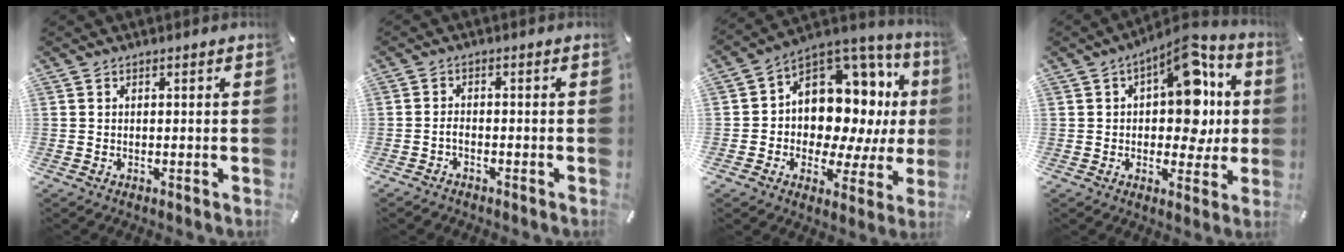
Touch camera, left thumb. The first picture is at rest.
{"total": 2.0, "force": [-1.3, 1.0, 1.1], "torque": [-0.022, 0.007, -0.025]}
{"total": 13.9, "force": [4.0, 10.6, 8.0], "torque": [-0.107, -0.058, 0.074]}
{"total": 14.7, "force": [4.0, 8.8, 11.0], "torque": [-0.141, -0.026, 0.069]}